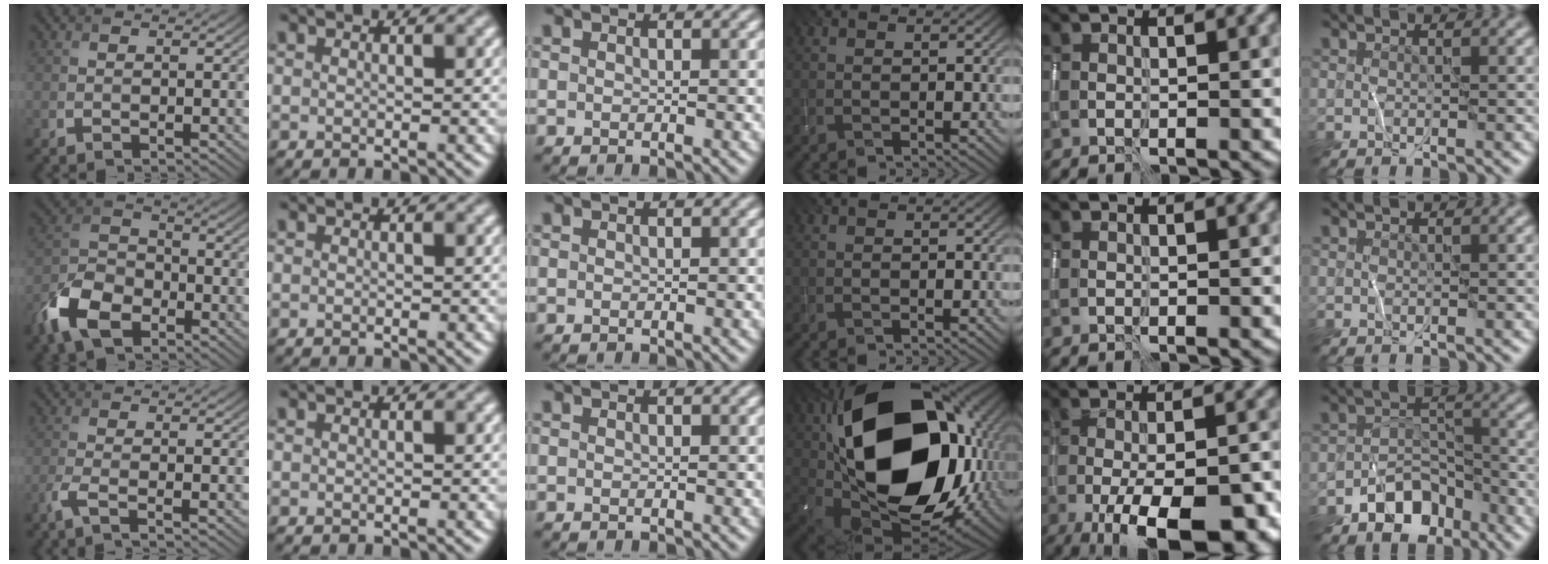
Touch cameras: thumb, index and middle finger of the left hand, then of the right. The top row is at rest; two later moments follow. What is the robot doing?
{"motion": "wipe", "object": "whiteboard"}